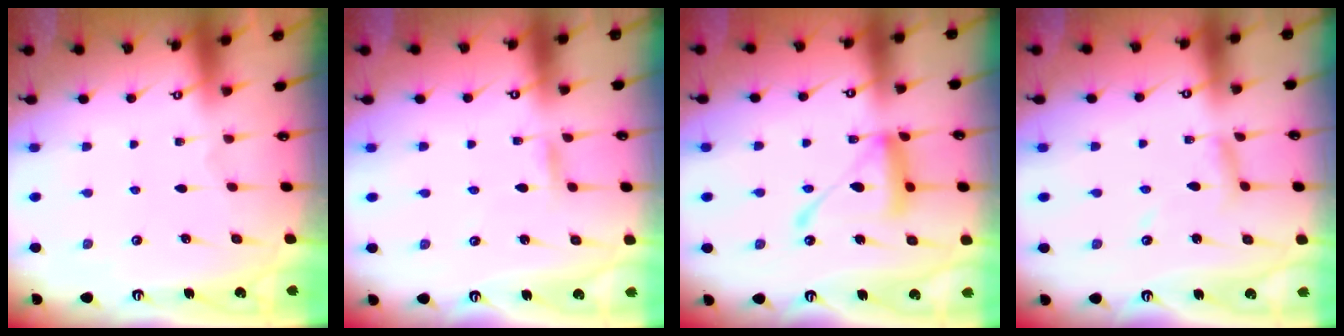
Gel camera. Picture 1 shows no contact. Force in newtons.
{"total": 3.4, "press": 3.3, "slide": 0.3}
{"total": 13.9, "press": 13.8, "slide": 1.4}
{"total": 6.6, "press": 6.6, "slide": 0.5}